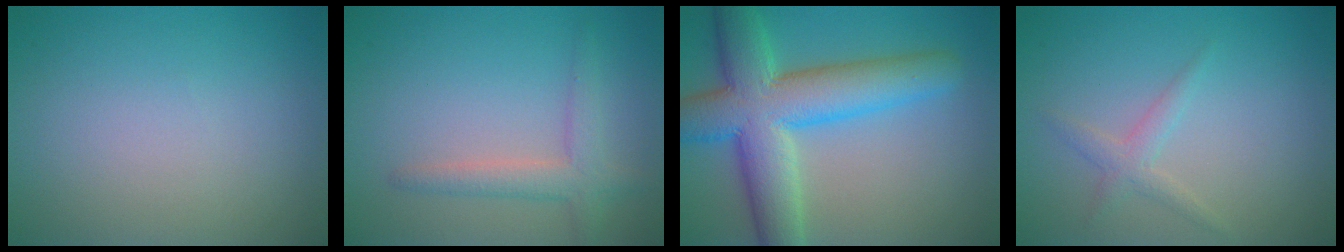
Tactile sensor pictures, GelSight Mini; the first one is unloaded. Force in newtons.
{"total": 2.7, "press": 2.7, "slide": 0.2}
{"total": 9.9, "press": 9.9, "slide": 0.6}
{"total": 1.6, "press": 1.6, "slide": 0.0}